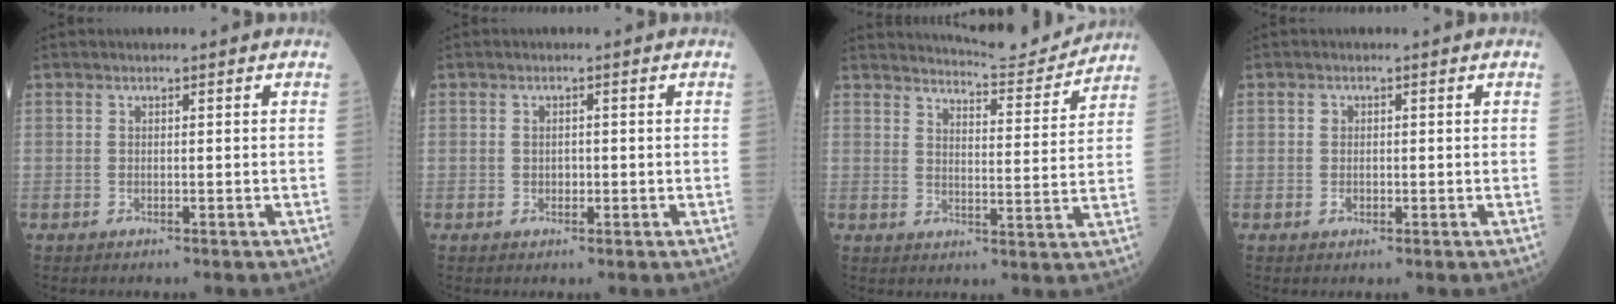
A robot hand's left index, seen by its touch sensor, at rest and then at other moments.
{"total": 1.1, "force": [-0.2, 0.8, 0.7], "torque": [-0.010, 0.001, -0.002]}
{"total": 9.7, "force": [9.7, -0.3, 0.9], "torque": [-0.022, -0.016, 0.131]}
{"total": 1.3, "force": [-0.2, 1.1, 0.6], "torque": [-0.012, 0.001, -0.002]}